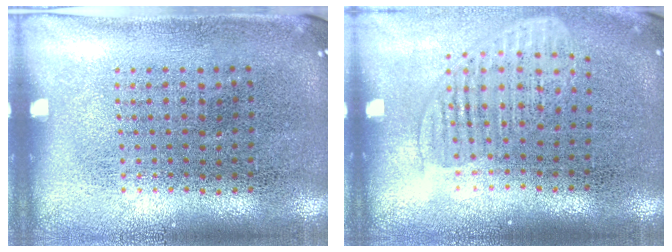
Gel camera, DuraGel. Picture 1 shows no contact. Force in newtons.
{"total": 1.6, "press": 1.4, "slide": 0.8}